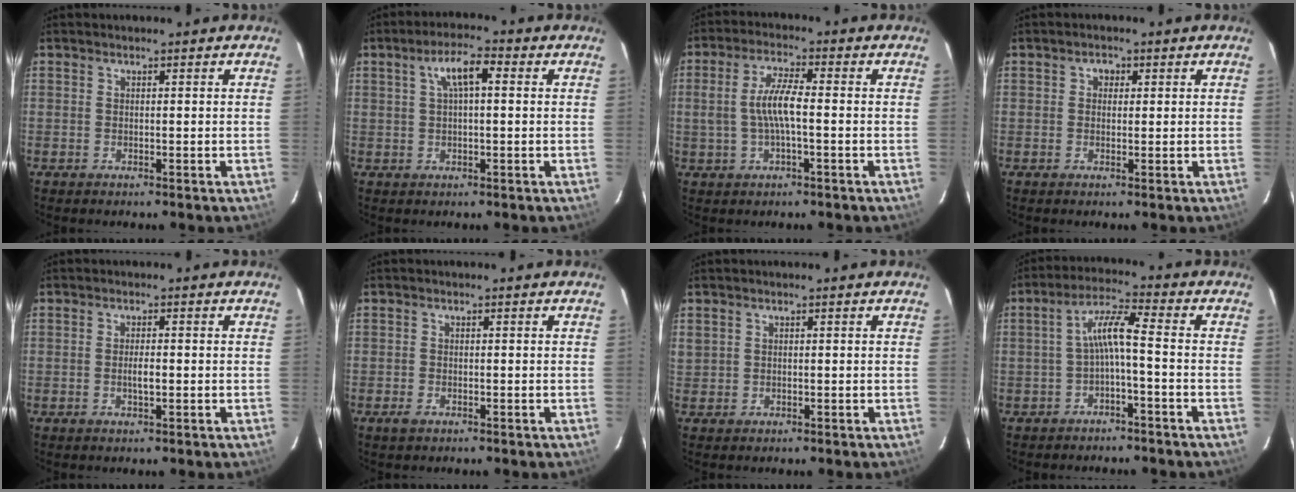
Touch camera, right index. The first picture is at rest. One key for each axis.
{"total": 5.7, "fx": 1.5, "fy": 1.7, "fz": 5.2, "tx": -0.099, "ty": 0.017, "tz": 0.028}
{"total": 6.6, "fx": -0.6, "fy": 1.6, "fz": 6.3, "tx": -0.123, "ty": 0.006, "tz": -0.009}
{"total": 1.8, "fx": 0.3, "fy": 1.6, "fz": 0.6, "tx": -0.008, "ty": 0.008, "tz": 0.003}
{"total": 2.1, "fx": -0.4, "fy": 0.7, "fz": 1.9, "tx": -0.036, "ty": -0.002, "tz": -0.006}
{"total": 1.6, "fx": -1.0, "fy": 1.0, "fz": 0.8, "tx": -0.016, "ty": -0.002, "tz": -0.019}
{"total": 1.9, "fx": 0.6, "fy": 1.8, "fz": 0.5, "tx": -0.006, "ty": 0.005, "tz": 0.012}
{"total": 5.5, "fx": -1.7, "fy": 0.4, "fz": 5.2, "tx": -0.116, "ty": 0.016, "tz": -0.029}